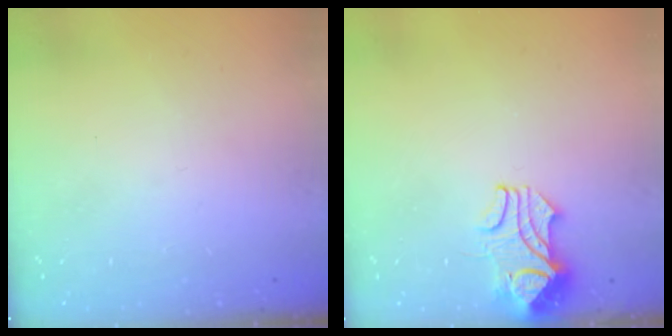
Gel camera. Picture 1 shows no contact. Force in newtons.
{"total": 2.2, "press": 2.0, "slide": 0.8}